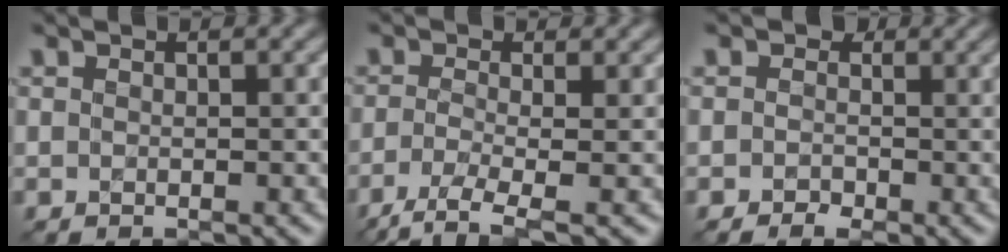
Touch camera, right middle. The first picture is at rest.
{"total": 3.4, "force": [-1.7, 0.9, 2.8], "torque": [-0.060, -0.005, -0.045]}
{"total": 1.3, "force": [-0.2, 1.1, 0.5], "torque": [-0.003, 0.007, -0.009]}